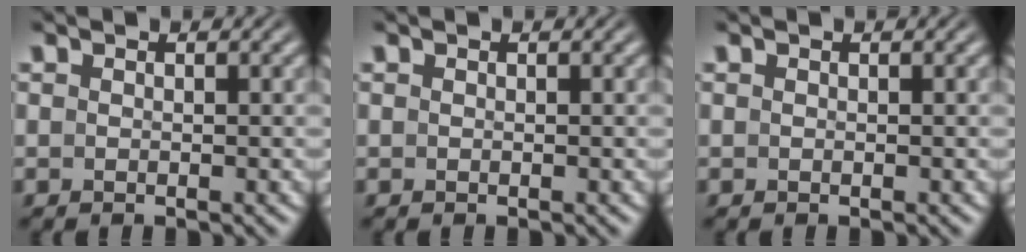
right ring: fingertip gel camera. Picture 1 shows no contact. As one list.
[{"total": 0.0}, {"total": 0.0}]